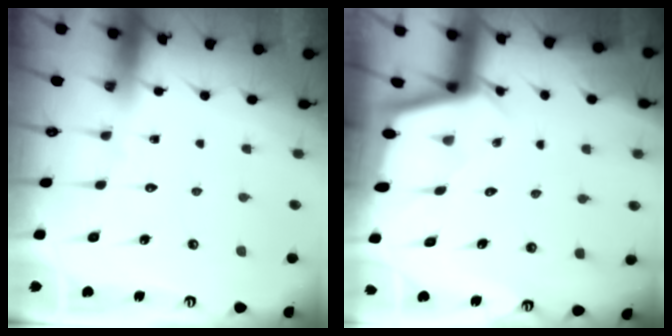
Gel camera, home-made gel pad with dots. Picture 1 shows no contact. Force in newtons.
{"total": 2.0, "press": 2.0, "slide": 0.2}